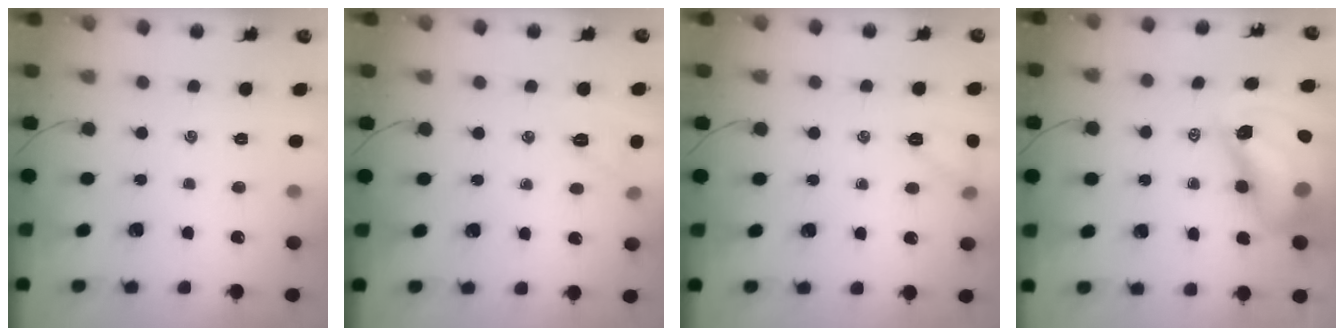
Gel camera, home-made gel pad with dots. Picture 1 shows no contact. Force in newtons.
{"total": 6.4, "press": 6.3, "slide": 1.5}
{"total": 7.2, "press": 7.1, "slide": 1.4}
{"total": 16.0, "press": 15.4, "slide": 4.4}